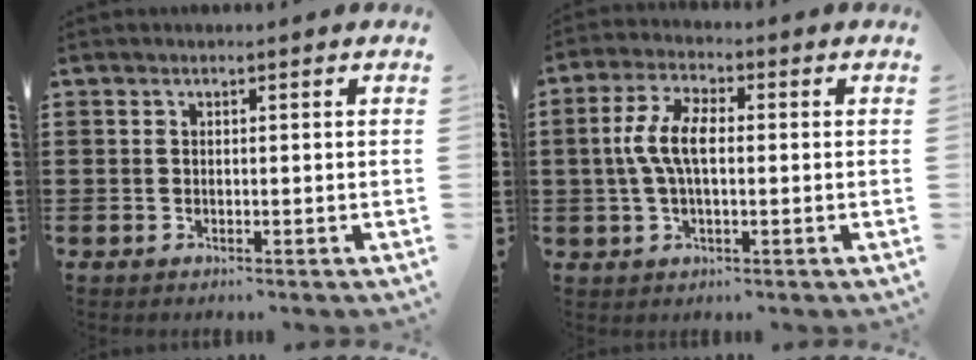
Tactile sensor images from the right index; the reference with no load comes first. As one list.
[{"total": 6.9, "force": [0.0, 2.9, 6.2], "torque": [-0.150, -0.002, -0.010]}]